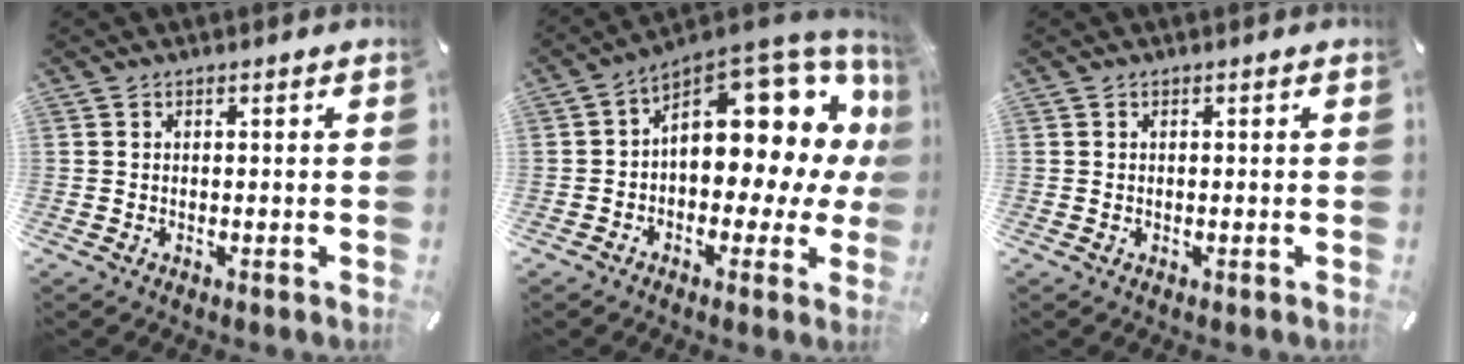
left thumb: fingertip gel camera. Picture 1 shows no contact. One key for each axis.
{"total": 16.8, "fx": 6.7, "fy": 9.5, "fz": 12.2, "tx": -0.139, "ty": -0.071, "tz": 0.107}
{"total": 0.0}